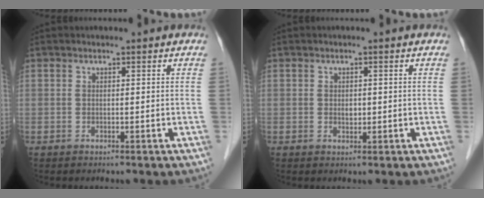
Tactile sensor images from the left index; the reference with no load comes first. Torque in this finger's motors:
{"motor_torque": [0.30, 0.06, 0.15, 0.02]}